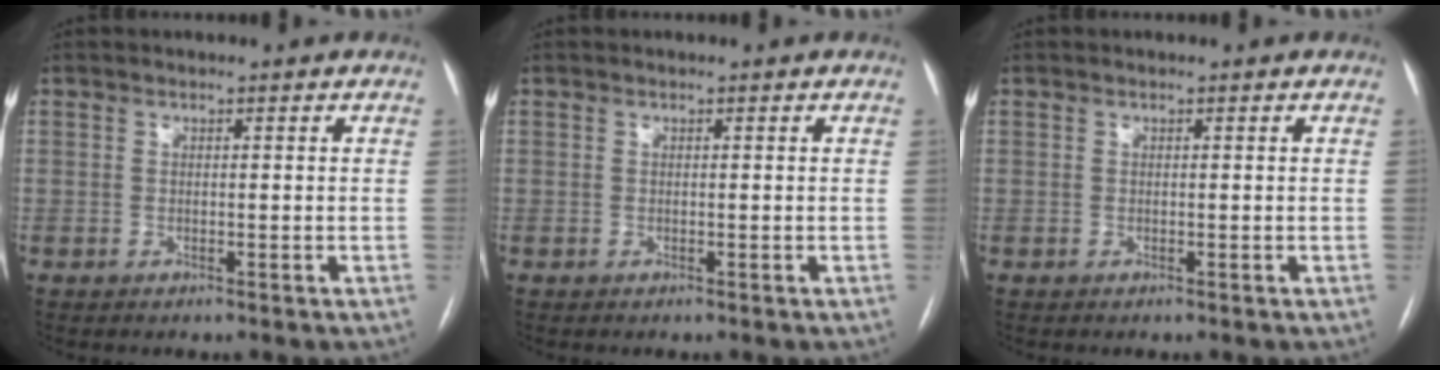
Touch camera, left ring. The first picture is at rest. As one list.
[{"total": 0.0}, {"total": 0.0}]